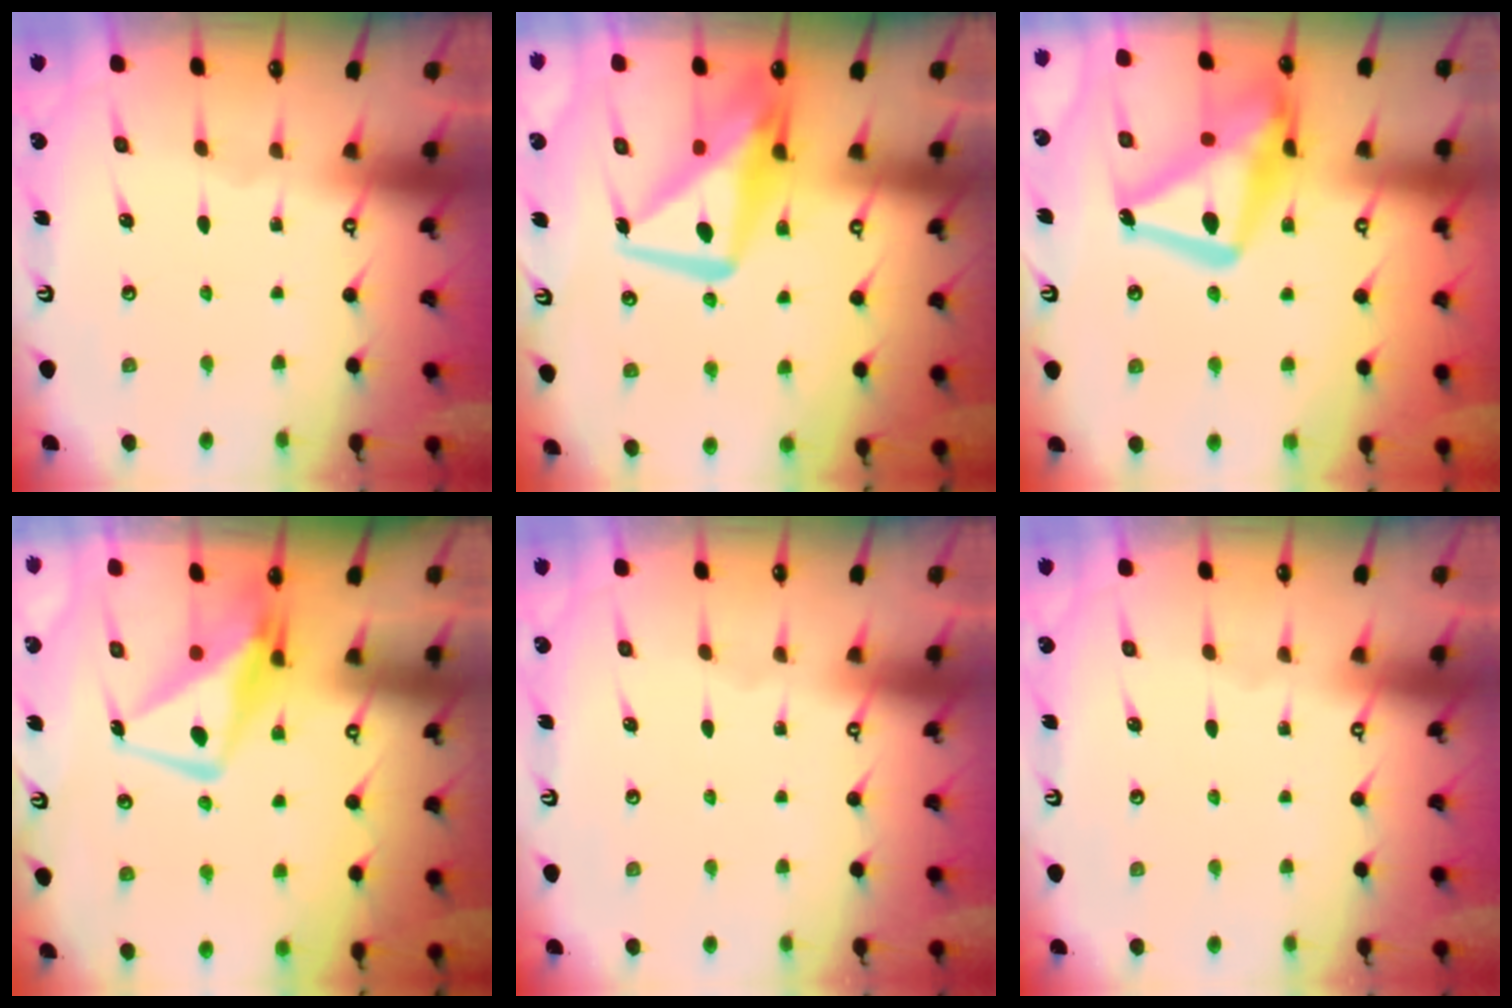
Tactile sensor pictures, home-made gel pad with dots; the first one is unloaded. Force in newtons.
{"total": 12.5, "press": 12.4, "slide": 1.4}
{"total": 18.7, "press": 18.6, "slide": 1.9}
{"total": 11.5, "press": 11.4, "slide": 1.2}
{"total": 0.0}
{"total": 0.0}